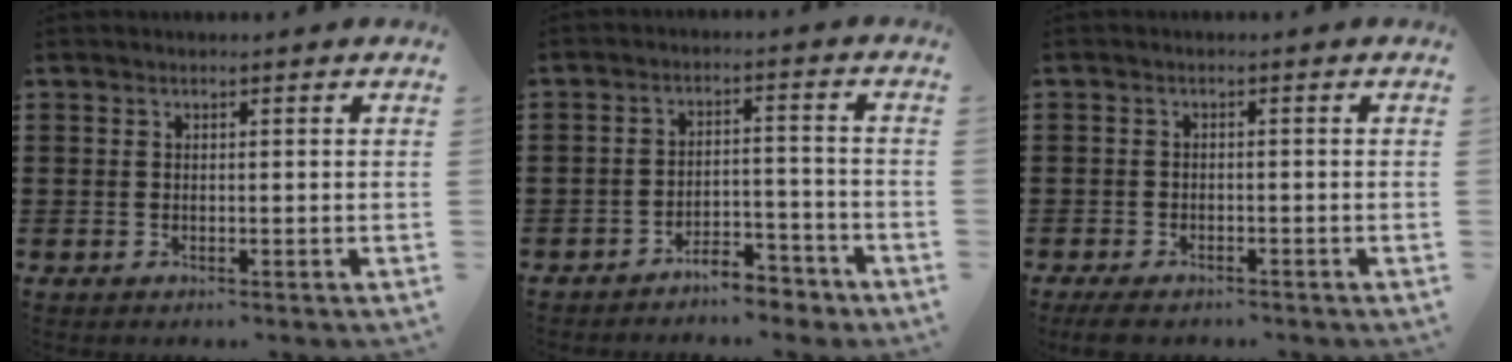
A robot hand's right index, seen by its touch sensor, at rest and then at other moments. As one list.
[{"total": 5.1, "force": [-4.7, 1.1, 1.4], "torque": [-0.024, 0.012, -0.094]}, {"total": 1.9, "force": [-1.8, 0.5, 0.6], "torque": [-0.019, -0.001, -0.038]}]